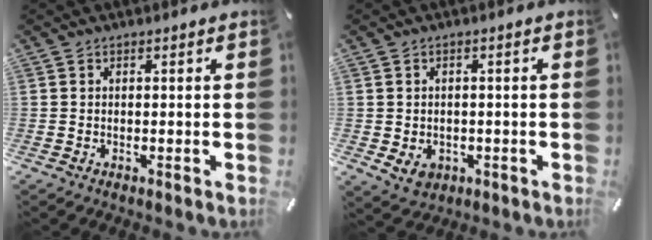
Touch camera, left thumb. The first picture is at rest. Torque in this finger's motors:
{"motor_torque": [0.75, 0.84, 0.03, -0.10, 0.17]}